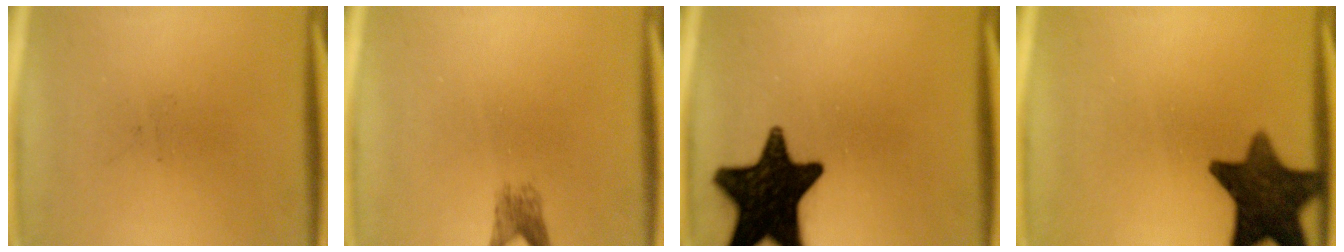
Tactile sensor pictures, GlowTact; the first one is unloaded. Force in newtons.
{"total": 2.2}
{"total": 18.4}
{"total": 12.7}